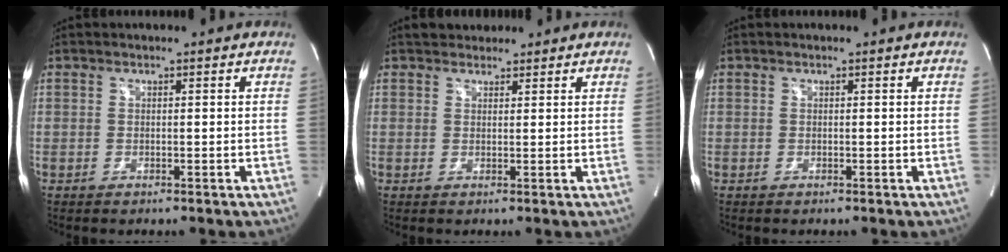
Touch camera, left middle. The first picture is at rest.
{"total": 3.3, "force": [2.8, 1.5, 0.6], "torque": [-0.003, 0.020, 0.043]}
{"total": 0.0}